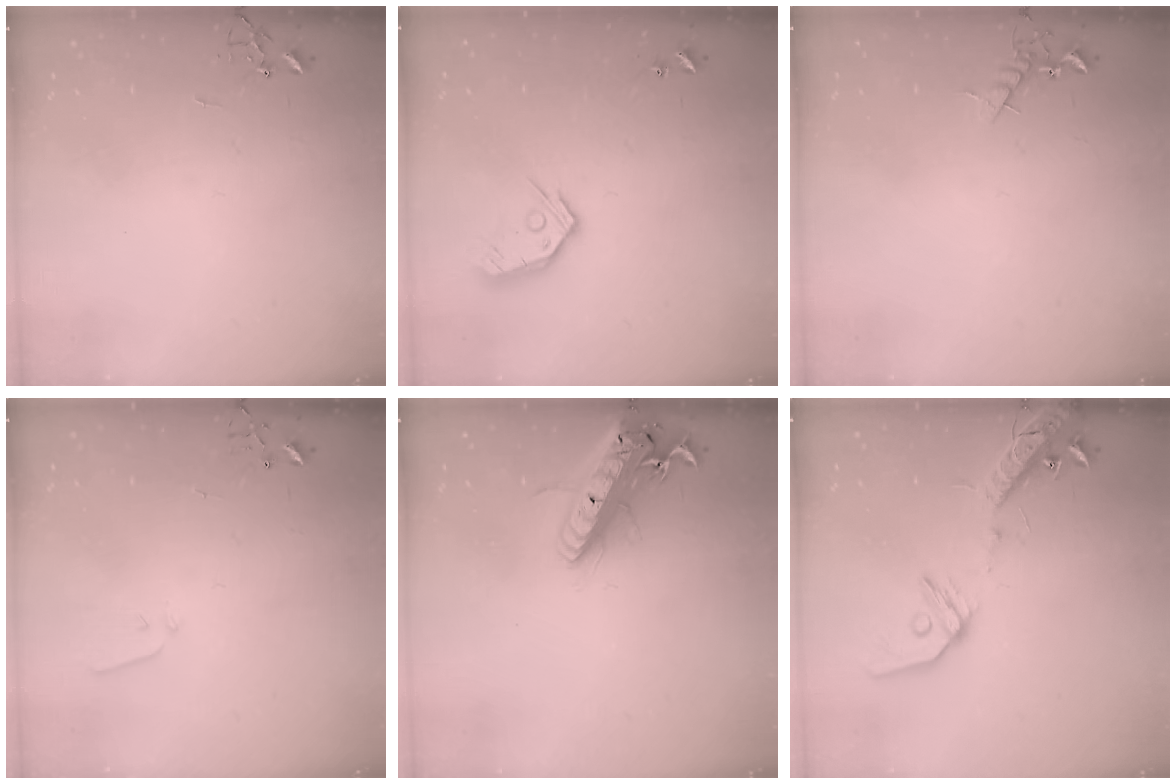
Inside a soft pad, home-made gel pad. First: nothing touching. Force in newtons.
{"total": 11.0, "press": 10.9, "slide": 1.2}
{"total": 5.3, "press": 5.2, "slide": 1.0}
{"total": 3.6, "press": 3.5, "slide": 0.6}
{"total": 20.4, "press": 20.0, "slide": 4.2}
{"total": 16.7, "press": 16.3, "slide": 3.5}